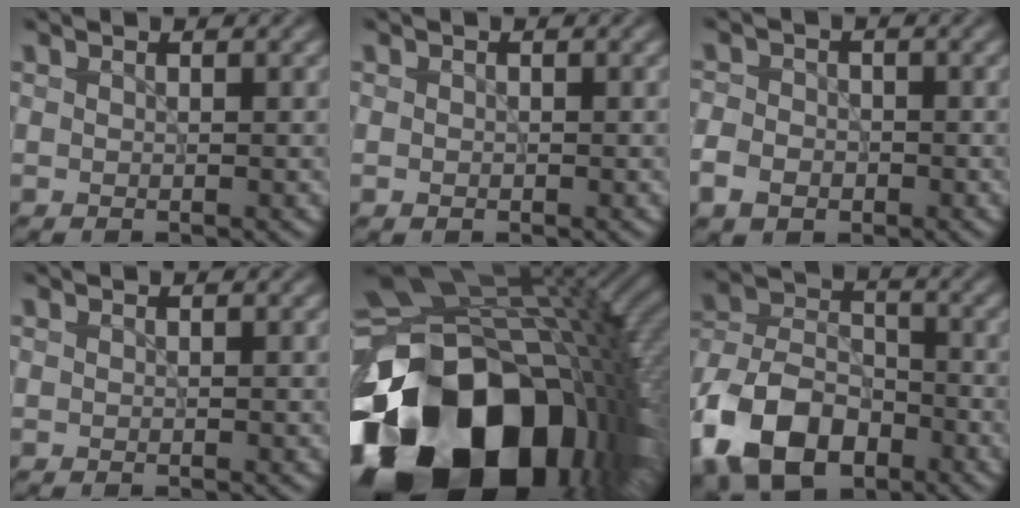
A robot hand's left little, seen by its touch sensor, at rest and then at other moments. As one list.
[{"total": 0.5, "force": [-0.1, 0.4, 0.3], "torque": [-0.003, -0.003, -0.002]}, {"total": 3.1, "force": [-1.4, 2.4, 1.4], "torque": [-0.029, -0.005, -0.032]}, {"total": 0.0}, {"total": 21.4, "force": [-7.6, 13.6, 14.7], "torque": [-0.309, -0.048, -0.114]}, {"total": 11.8, "force": [-5.7, 7.7, 7.0], "torque": [-0.142, -0.012, -0.122]}]